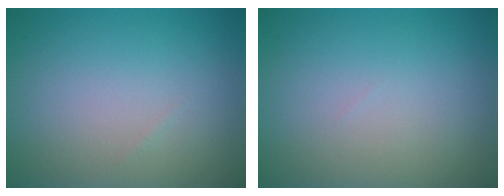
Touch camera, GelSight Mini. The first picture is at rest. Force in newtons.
{"total": 0.0}